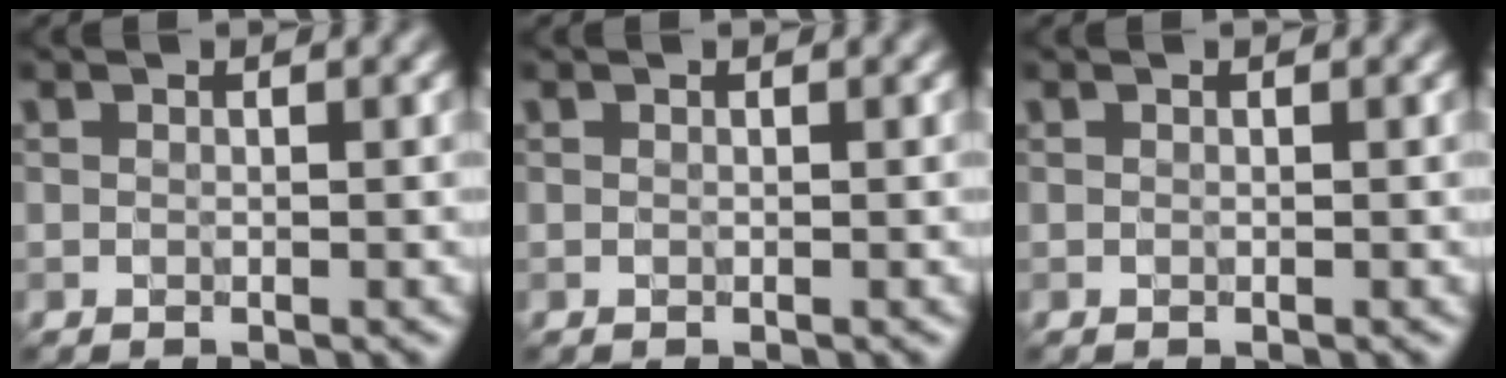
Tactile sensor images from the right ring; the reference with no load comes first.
{"total": 0.0}
{"total": 0.0}